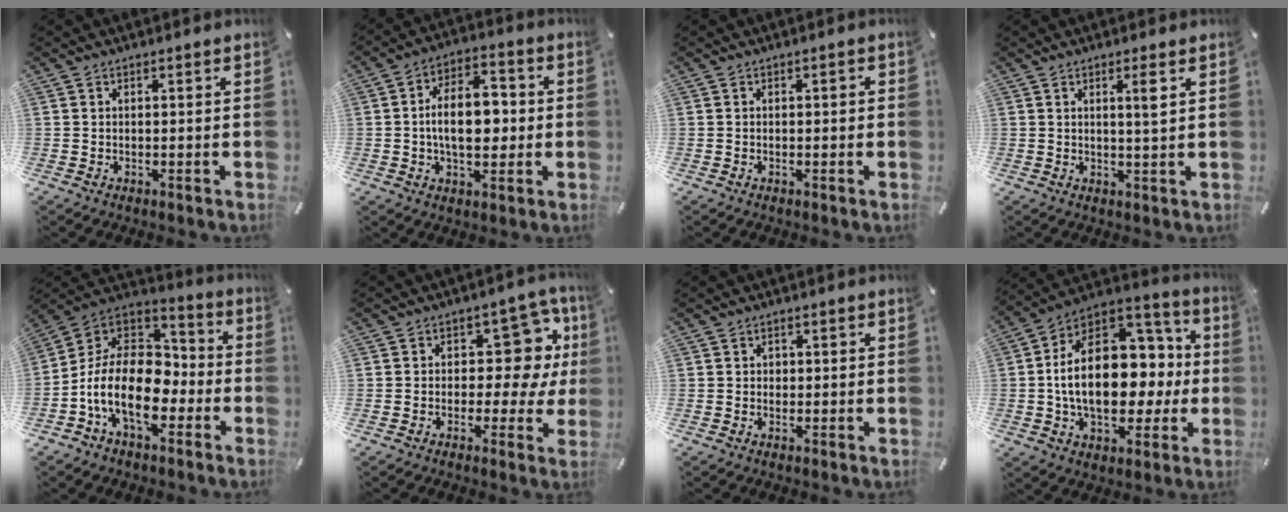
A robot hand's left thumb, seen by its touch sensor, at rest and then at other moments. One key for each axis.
{"total": 12.3, "fx": -0.7, "fy": 7.6, "fz": 9.6, "tx": -0.157, "ty": 0.008, "tz": -0.016}
{"total": 1.1, "fx": -0.5, "fy": 0.5, "fz": 0.9, "tx": -0.016, "ty": 0.003, "tz": -0.009}
{"total": 3.7, "fx": 1.3, "fy": 0.1, "fz": 3.5, "tx": -0.062, "ty": -0.004, "tz": 0.016}
{"total": 16.8, "fx": -5.8, "fy": 11.1, "fz": 11.2, "tx": -0.239, "ty": 0.004, "tz": -0.103}
{"total": 12.6, "fx": 2.7, "fy": 8.2, "fz": 9.1, "tx": -0.103, "ty": -0.030, "tz": 0.048}
{"total": 1.1, "fx": -0.1, "fy": 1.0, "fz": 0.2, "tx": 0.003, "ty": 0.002, "tz": -0.006}
{"total": 23.9, "fx": 0.3, "fy": 16.0, "fz": 17.7, "tx": -0.301, "ty": 0.000, "tz": 0.013}